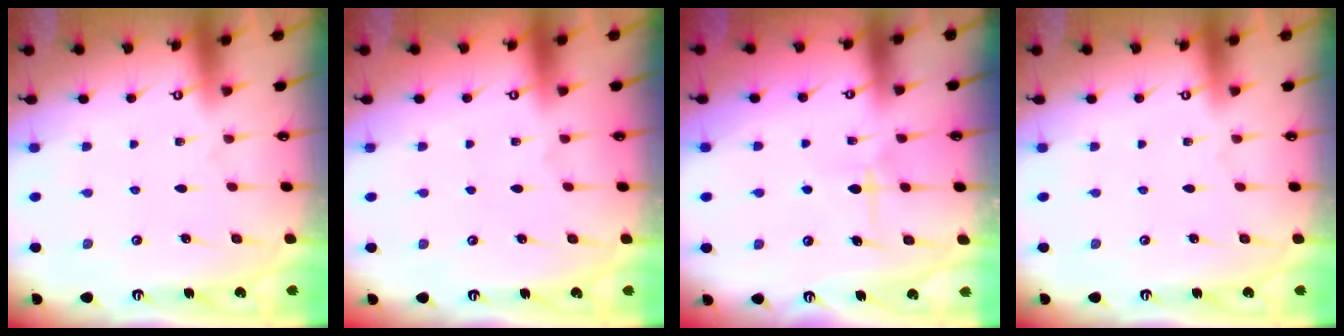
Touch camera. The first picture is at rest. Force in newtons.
{"total": 0.0}
{"total": 6.3, "press": 6.3, "slide": 0.2}
{"total": 0.0}